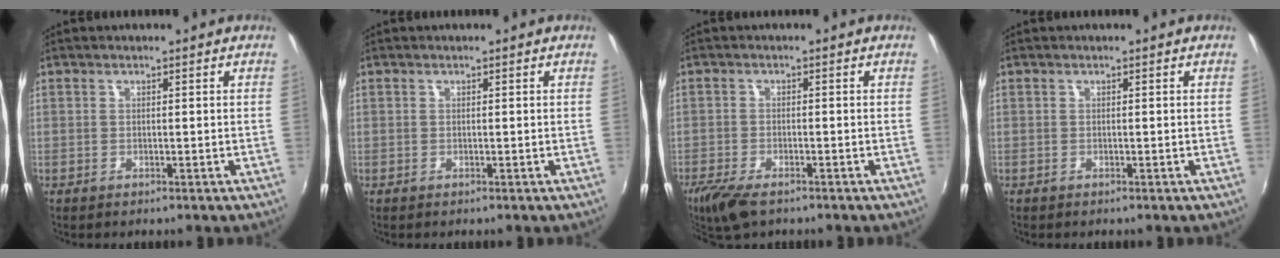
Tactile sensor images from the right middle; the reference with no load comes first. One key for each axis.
{"total": 0.0}
{"total": 6.6, "fx": -4.8, "fy": 2.2, "fz": 3.9, "tx": -0.101, "ty": -0.024, "tz": -0.093}
{"total": 0.0}